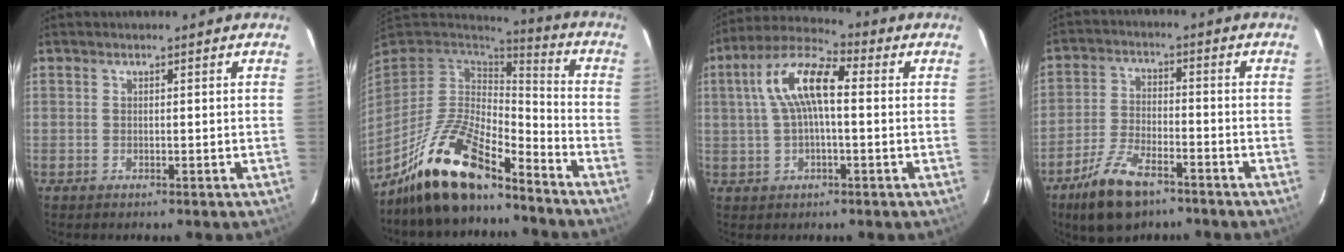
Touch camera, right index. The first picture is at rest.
{"total": 17.7, "force": [-13.1, 5.2, 10.7], "torque": [-0.220, -0.019, -0.244]}
{"total": 11.1, "force": [1.4, 4.1, 10.2], "torque": [-0.203, 0.027, 0.021]}
{"total": 10.9, "force": [-7.4, 4.3, 6.7], "torque": [-0.154, -0.011, -0.138]}